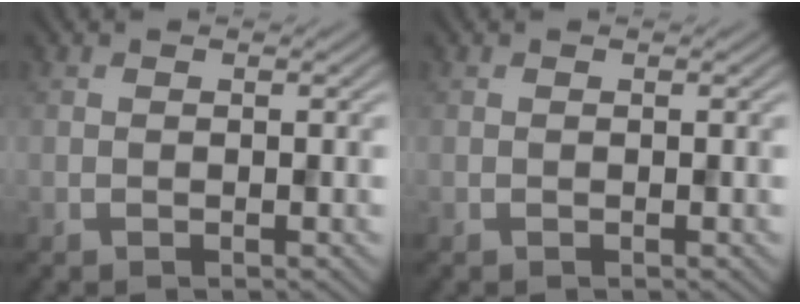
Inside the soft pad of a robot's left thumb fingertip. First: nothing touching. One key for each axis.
{"total": 0.0}